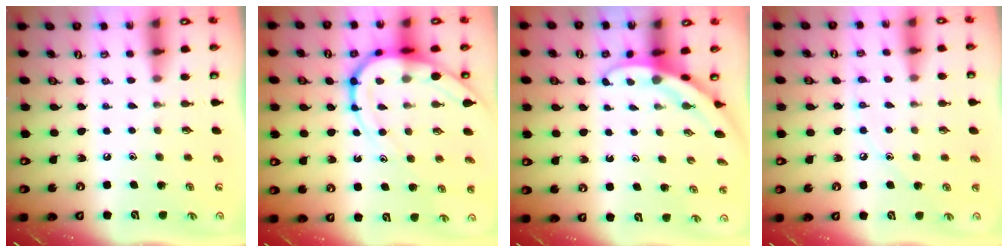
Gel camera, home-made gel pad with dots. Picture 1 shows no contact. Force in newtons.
{"total": 12.8, "press": 12.8, "slide": 1.3}
{"total": 4.1, "press": 4.1, "slide": 0.2}
{"total": 6.3, "press": 6.2, "slide": 0.7}